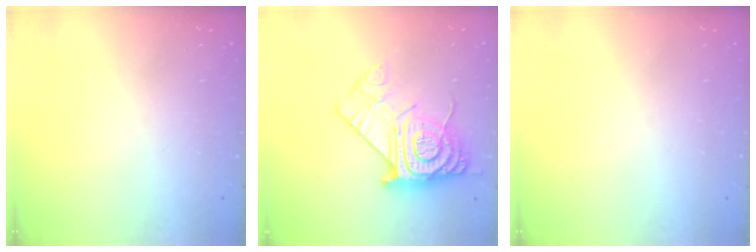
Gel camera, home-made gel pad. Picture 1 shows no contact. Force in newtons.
{"total": 14.8, "press": 14.7, "slide": 1.3}
{"total": 0.0}